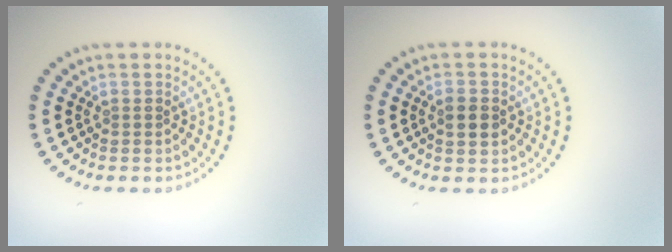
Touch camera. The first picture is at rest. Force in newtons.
{"total": 1.8, "press": 1.8, "slide": 0.1}